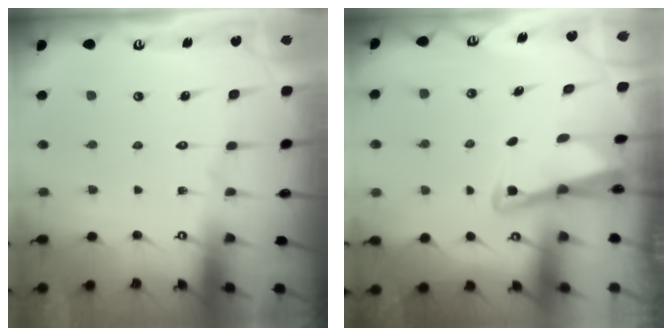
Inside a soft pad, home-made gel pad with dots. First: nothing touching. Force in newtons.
{"total": 2.9, "press": 2.8, "slide": 0.4}